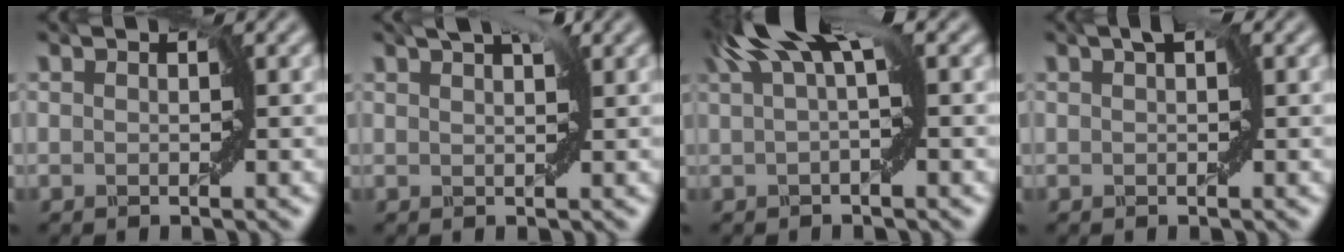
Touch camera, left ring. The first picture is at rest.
{"total": 2.2, "force": [1.5, 0.5, 1.6], "torque": [-0.022, 0.011, 0.008]}
{"total": 6.0, "force": [2.4, 1.2, 5.4], "torque": [-0.091, 0.021, 0.036]}
{"total": 1.5, "force": [0.6, 0.5, 1.2], "torque": [-0.019, 0.006, 0.004]}